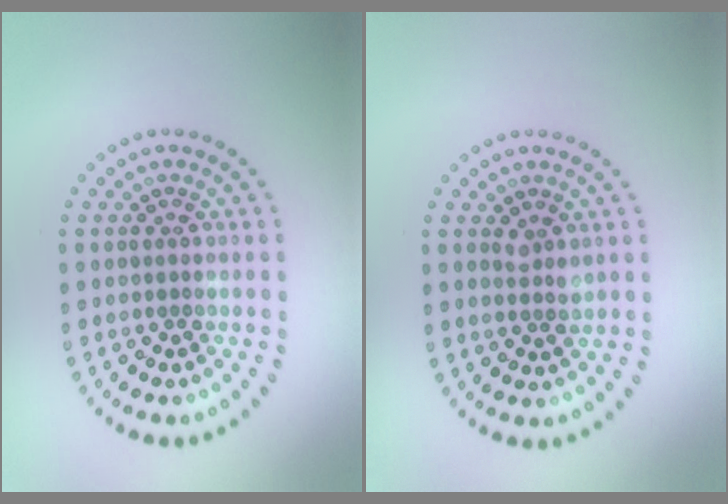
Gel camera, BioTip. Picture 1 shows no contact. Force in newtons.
{"total": 1.2, "press": 1.1, "slide": 0.5}